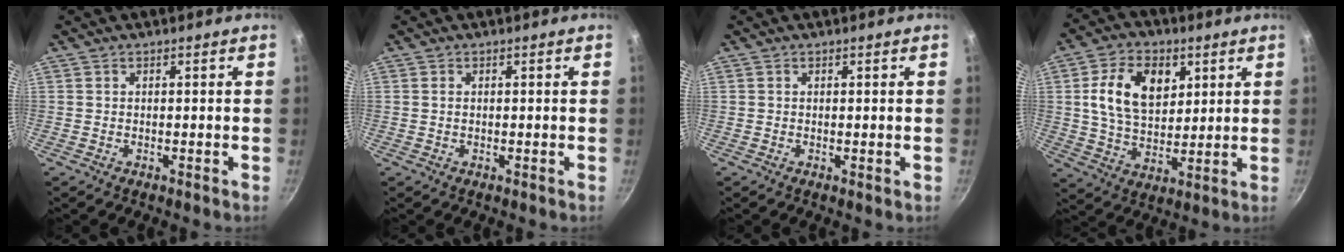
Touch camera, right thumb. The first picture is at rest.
{"total": 0.7, "force": [0.2, 0.5, 0.5], "torque": [-0.008, 0.002, 0.003]}
{"total": 0.0}
{"total": 13.7, "force": [4.2, 9.1, 9.4], "torque": [-0.143, -0.011, 0.070]}